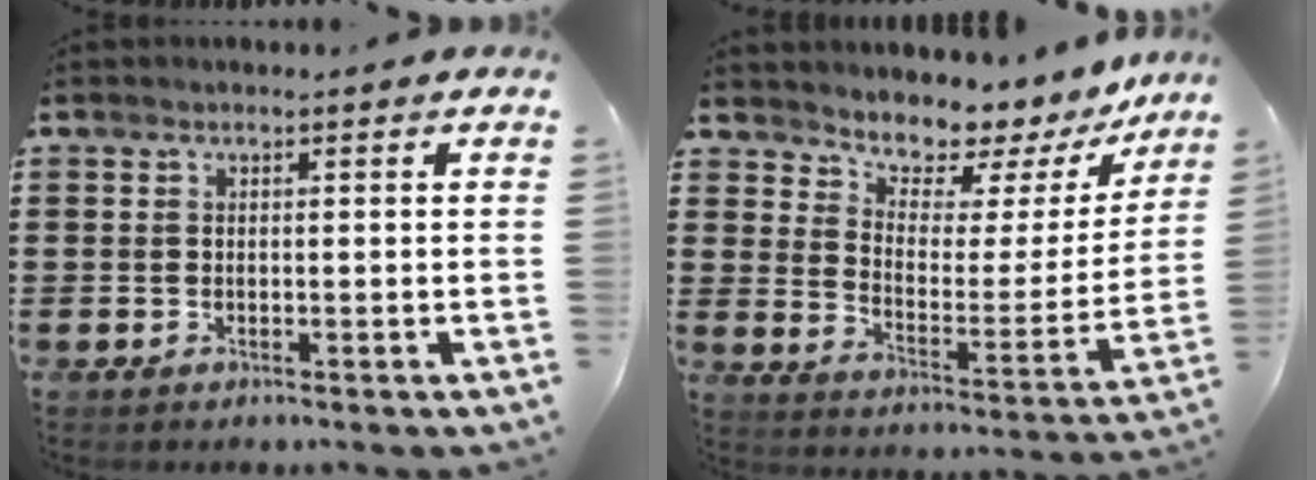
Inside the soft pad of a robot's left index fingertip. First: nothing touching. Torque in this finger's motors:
{"motor_torque": [1.33, -0.81, 0.46, 0.08]}